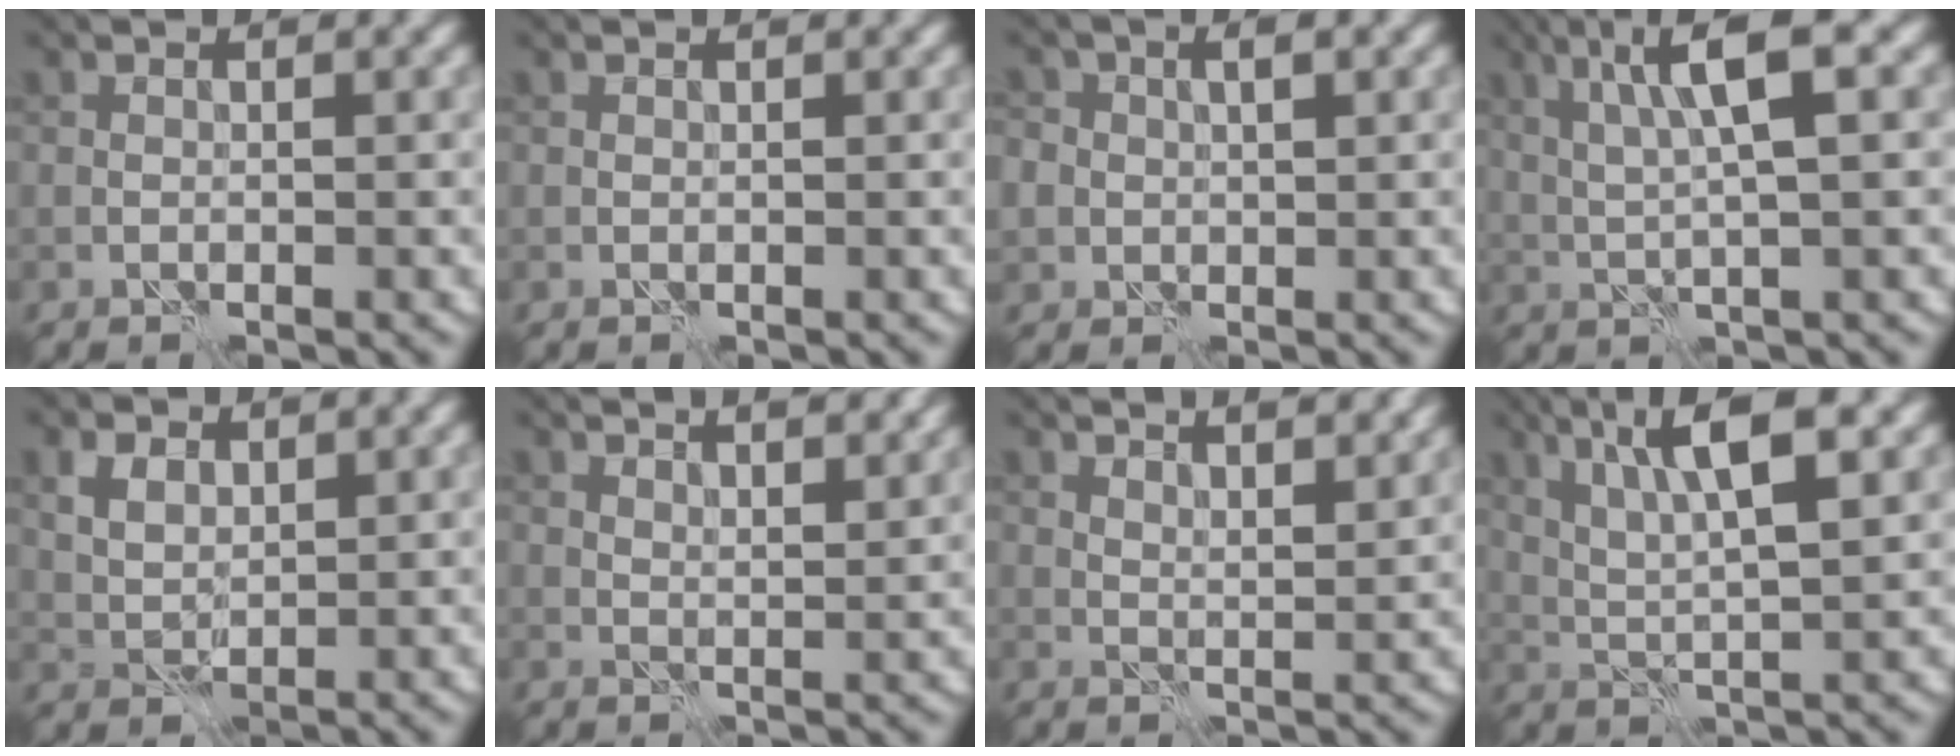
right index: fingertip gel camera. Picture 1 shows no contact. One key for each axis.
{"total": 0.0}
{"total": 3.2, "fx": 0.8, "fy": 2.5, "fz": 1.8, "tx": -0.023, "ty": 0.012, "tz": 0.005}
{"total": 6.0, "fx": 2.0, "fy": 0.9, "fz": 5.6, "tx": -0.103, "ty": 0.011, "tz": 0.037}
{"total": 2.7, "fx": 1.1, "fy": 1.9, "fz": 1.6, "tx": -0.036, "ty": -0.002, "tz": 0.021}
{"total": 6.2, "fx": 4.5, "fy": 2.2, "fz": 3.6, "tx": -0.031, "ty": 0.025, "tz": 0.037}
{"total": 6.8, "fx": 5.1, "fy": 2.3, "fz": 3.9, "tx": -0.036, "ty": 0.023, "tz": 0.045}
{"total": 7.2, "fx": 3.1, "fy": 1.6, "fz": 6.3, "tx": -0.114, "ty": 0.007, "tz": 0.059}